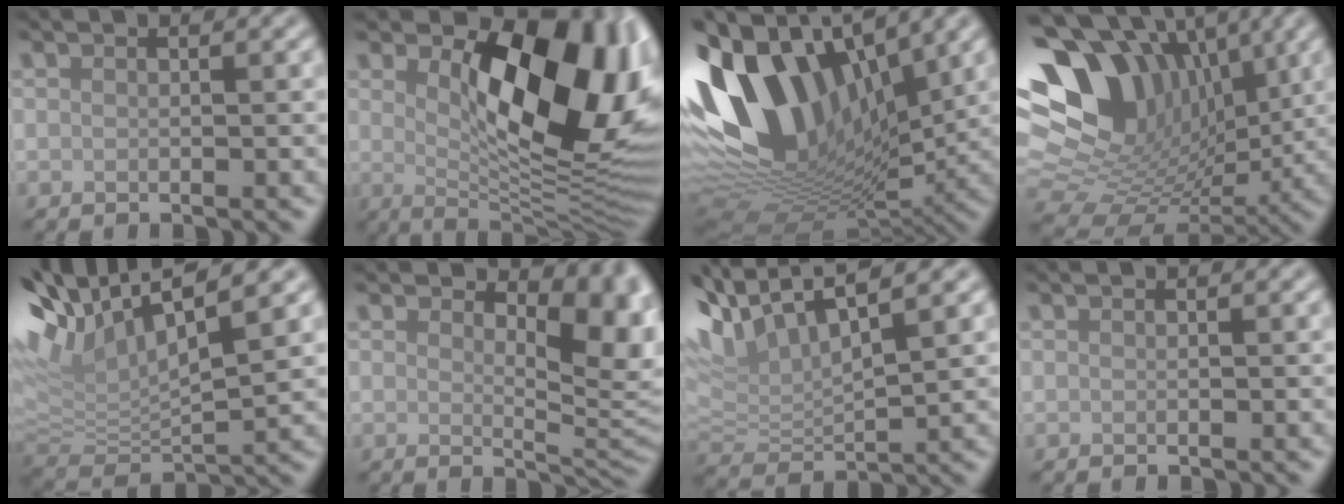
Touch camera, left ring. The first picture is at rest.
{"total": 14.2, "force": [2.9, 7.2, 11.9], "torque": [-0.136, -0.003, 0.049]}
{"total": 13.5, "force": [3.7, 8.7, 9.6], "torque": [-0.206, 0.012, 0.064]}
{"total": 16.3, "force": [5.1, 11.1, 10.7], "torque": [-0.203, 0.010, 0.111]}
{"total": 10.0, "force": [5.3, 3.0, 8.0], "torque": [-0.170, 0.016, 0.095]}
{"total": 6.4, "force": [2.1, 3.0, 5.2], "torque": [-0.066, -0.011, 0.031]}
{"total": 8.0, "force": [4.8, 2.9, 5.8], "torque": [-0.125, 0.018, 0.086]}
{"total": 0.0}